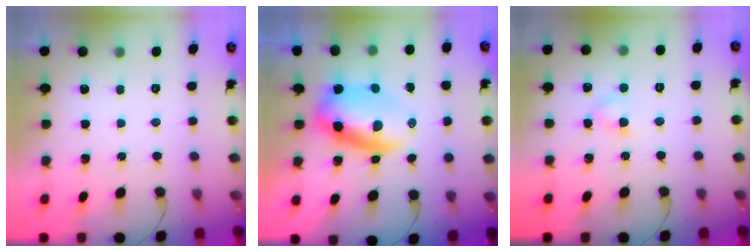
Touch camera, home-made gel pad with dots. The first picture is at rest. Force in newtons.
{"total": 8.7, "press": 8.4, "slide": 2.3}
{"total": 3.6, "press": 3.4, "slide": 1.1}